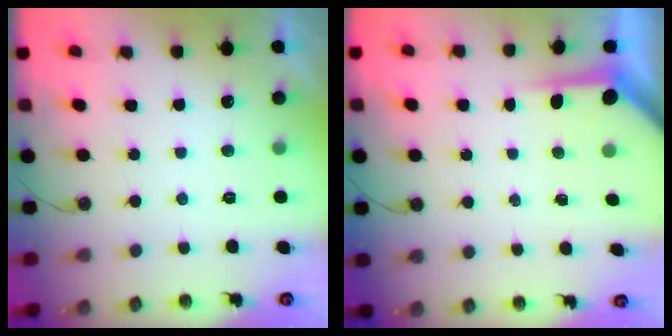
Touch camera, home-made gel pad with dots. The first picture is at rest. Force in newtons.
{"total": 4.0, "press": 4.0, "slide": 0.4}